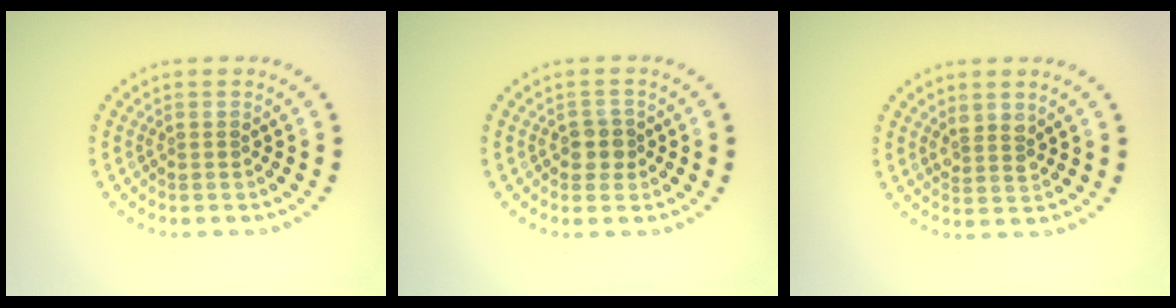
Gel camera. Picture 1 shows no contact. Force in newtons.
{"total": 1.8, "press": 1.7, "slide": 0.7}
{"total": 1.8, "press": 1.5, "slide": 0.9}